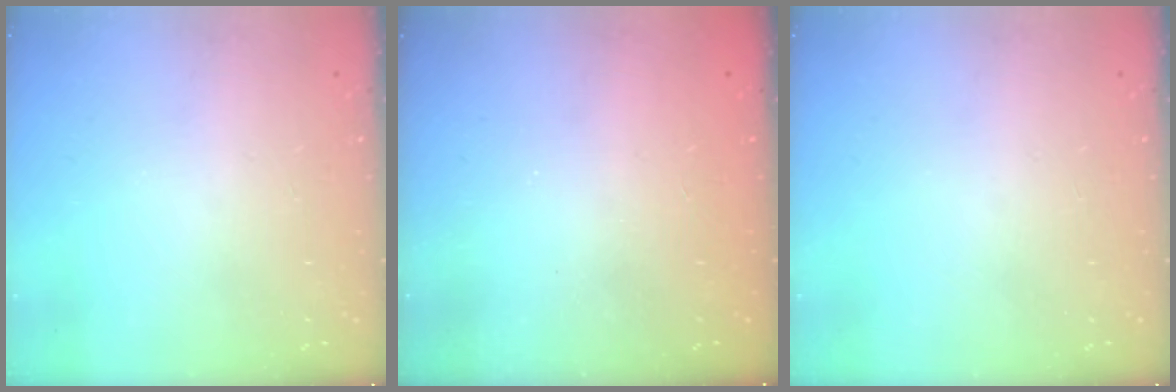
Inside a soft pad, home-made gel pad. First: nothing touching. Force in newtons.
{"total": 2.3, "press": 2.1, "slide": 0.7}
{"total": 0.0}